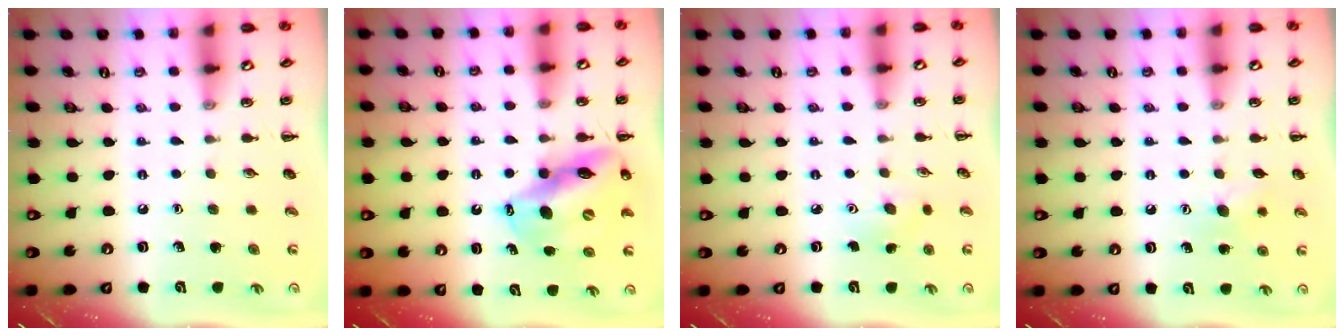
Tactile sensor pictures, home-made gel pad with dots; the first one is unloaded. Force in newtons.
{"total": 13.7, "press": 13.1, "slide": 4.0}
{"total": 4.3, "press": 4.2, "slide": 1.1}
{"total": 7.5, "press": 7.3, "slide": 1.6}